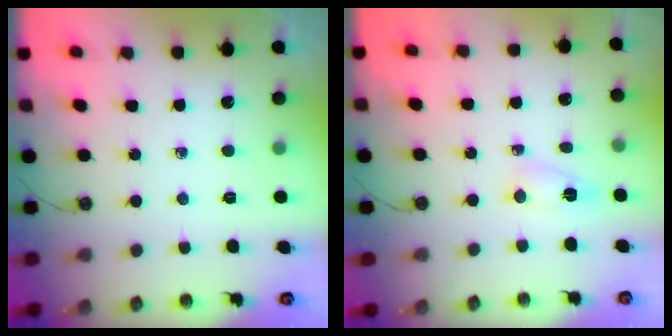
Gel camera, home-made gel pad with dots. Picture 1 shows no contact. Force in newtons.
{"total": 3.1, "press": 3.1, "slide": 0.3}